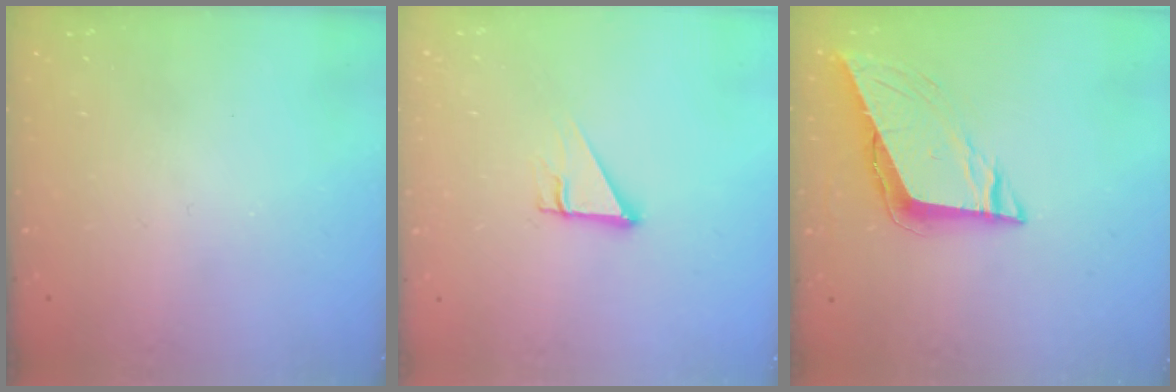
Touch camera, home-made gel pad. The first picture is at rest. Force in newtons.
{"total": 4.2, "press": 4.2, "slide": 0.3}
{"total": 8.3, "press": 8.2, "slide": 0.4}